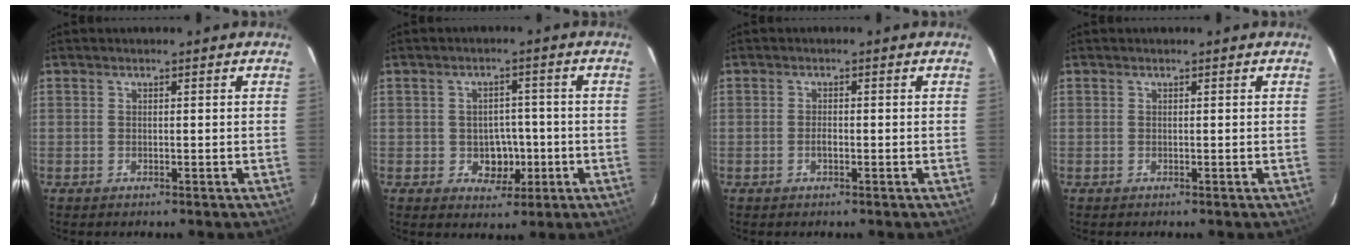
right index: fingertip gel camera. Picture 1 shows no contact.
{"total": 5.1, "force": [-1.3, 4.5, 2.2], "torque": [-0.045, 0.013, -0.002]}
{"total": 1.1, "force": [-0.5, 0.6, 0.9], "torque": [-0.017, 0.003, -0.008]}
{"total": 0.0}